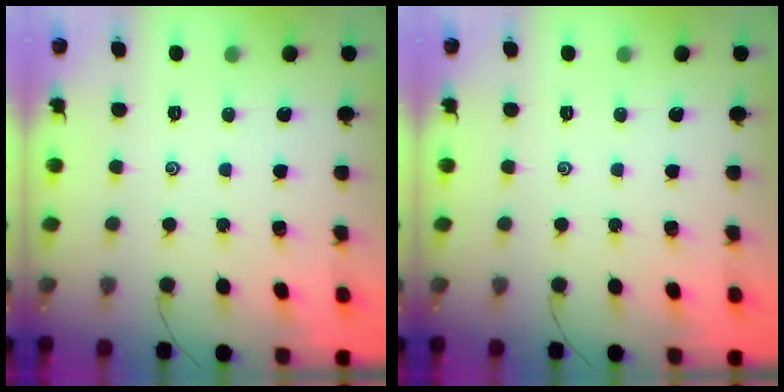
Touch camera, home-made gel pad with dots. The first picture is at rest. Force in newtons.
{"total": 0.0}